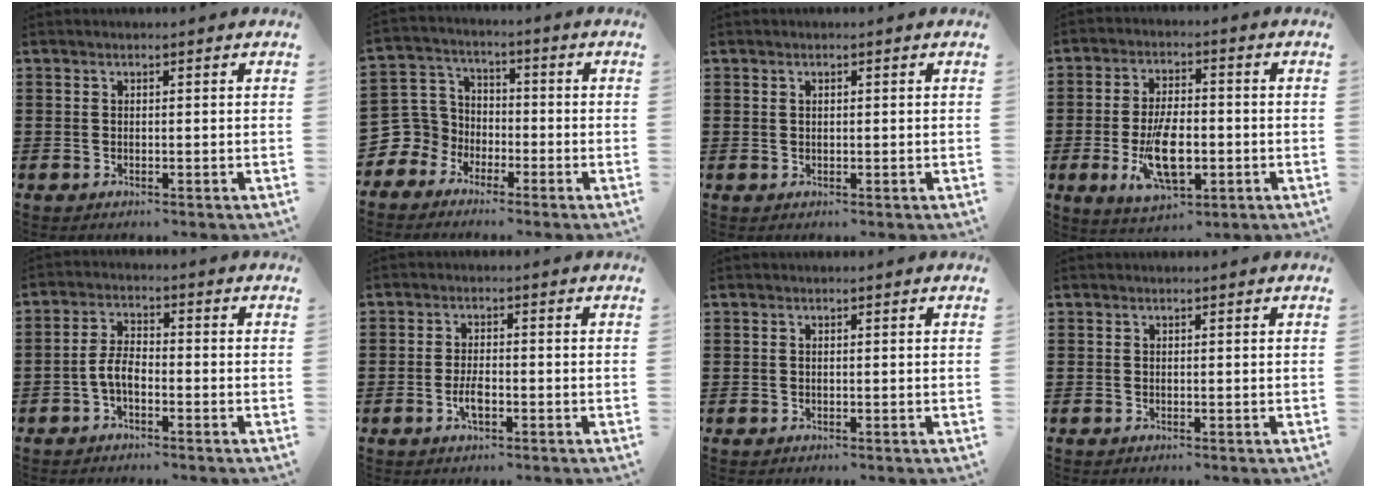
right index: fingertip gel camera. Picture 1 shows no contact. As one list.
[{"total": 5.8, "force": [-2.4, 5.2, 0.3], "torque": [-0.056, -0.002, -0.056]}, {"total": 0.6, "force": [0.4, 0.3, 0.4], "torque": [-0.007, 0.001, 0.007]}, {"total": 9.7, "force": [-2.4, 4.4, 8.3], "torque": [-0.170, -0.011, -0.044]}, {"total": 4.1, "force": [-1.7, 1.9, 3.2], "torque": [-0.079, 0.000, -0.038]}, {"total": 3.2, "force": [-1.2, 1.3, 2.7], "torque": [-0.063, -0.002, -0.025]}, {"total": 0.0}, {"total": 0.0}]